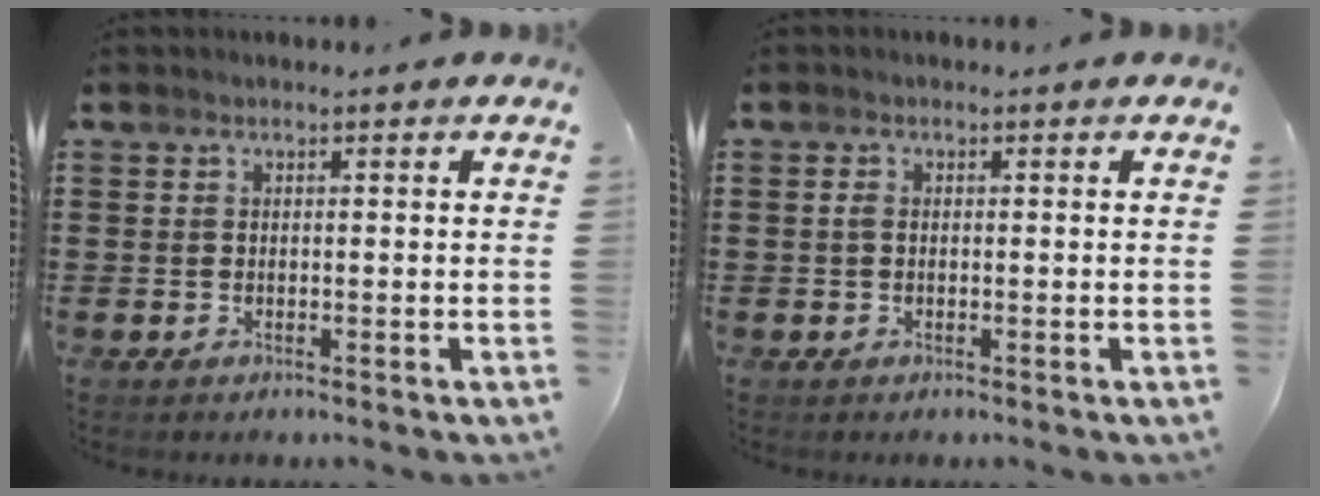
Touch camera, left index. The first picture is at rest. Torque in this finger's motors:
{"motor_torque": [-0.69, 1.06, -0.01, 0.00]}